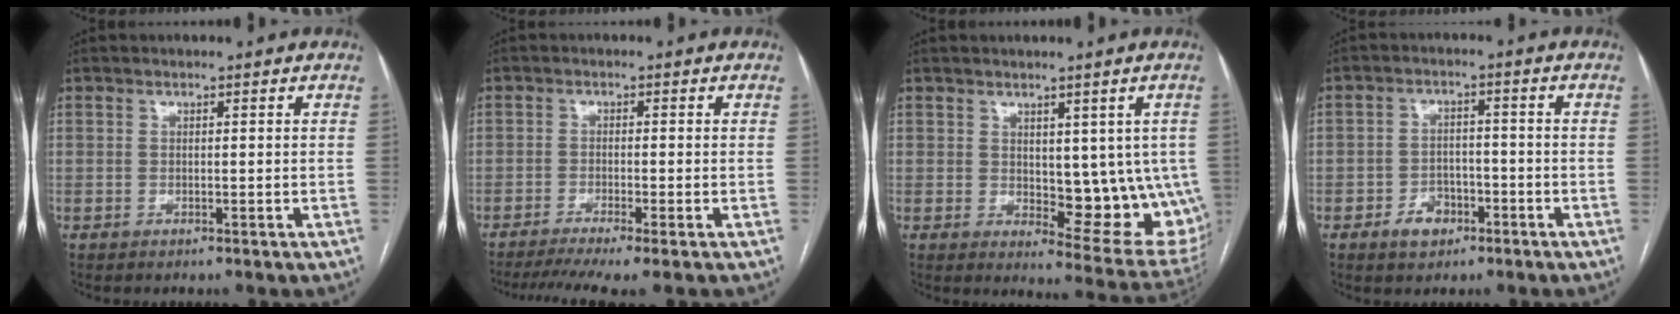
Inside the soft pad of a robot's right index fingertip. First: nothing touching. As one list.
[{"total": 7.1, "force": [-5.4, -0.1, 4.6], "torque": [-0.071, -0.010, -0.086]}, {"total": 12.0, "force": [0.3, 5.7, 10.6], "torque": [-0.112, -0.010, 0.017]}, {"total": 4.7, "force": [-2.5, 3.3, 2.1], "torque": [-0.031, 0.010, -0.036]}]